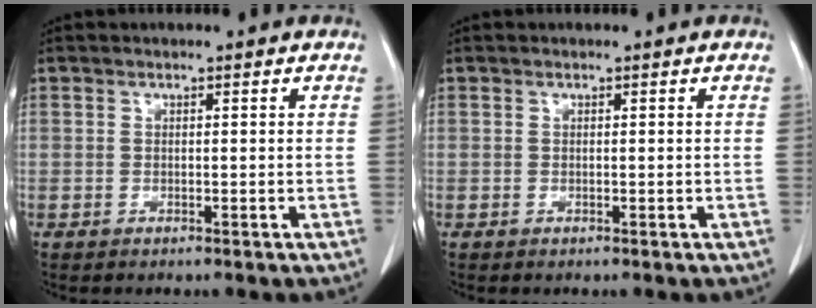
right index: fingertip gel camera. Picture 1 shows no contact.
{"total": 0.0}